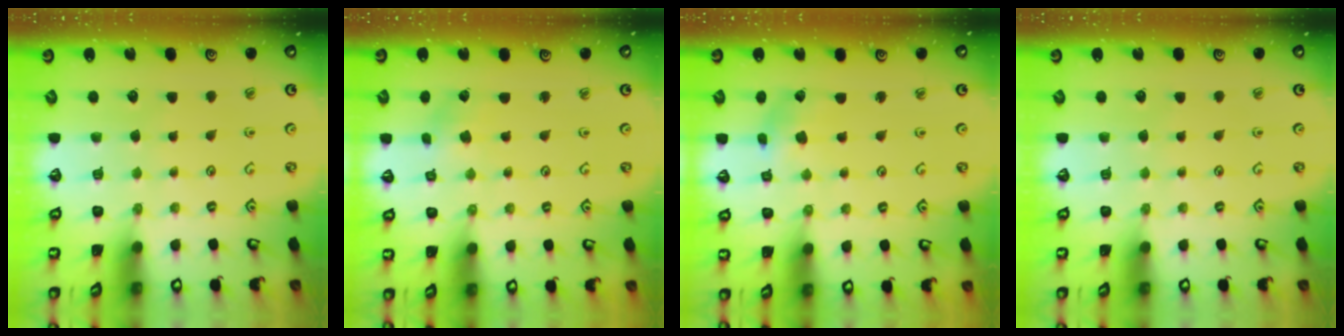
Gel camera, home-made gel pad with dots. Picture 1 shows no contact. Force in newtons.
{"total": 1.5, "press": 1.5, "slide": 0.1}
{"total": 3.3, "press": 3.3, "slide": 0.4}
{"total": 0.0}